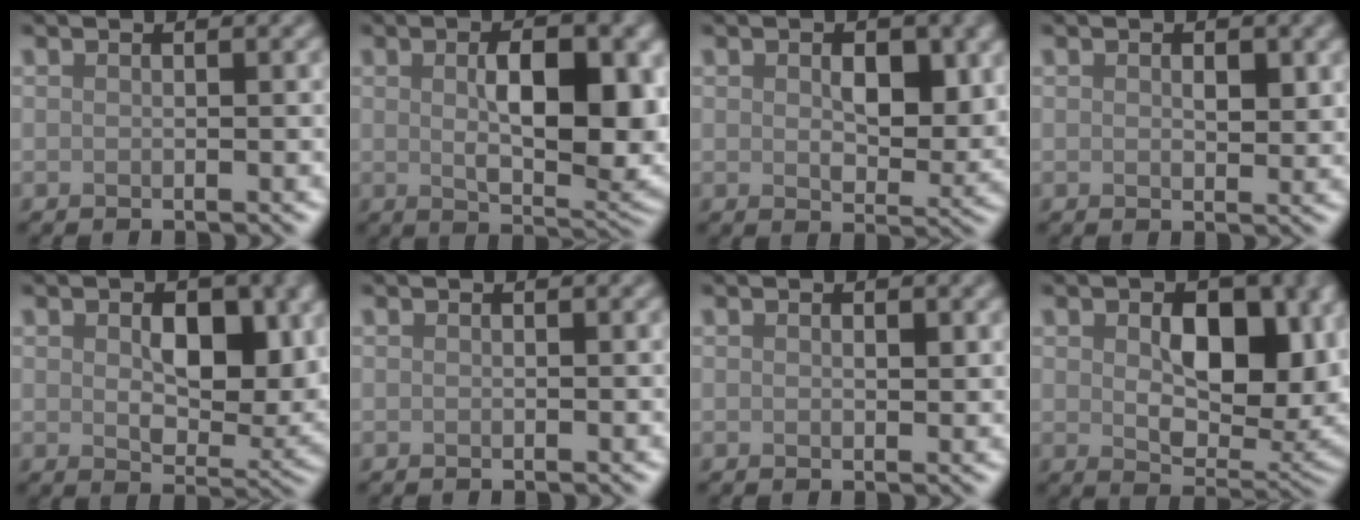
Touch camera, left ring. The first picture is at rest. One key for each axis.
{"total": 9.6, "fx": 0.9, "fy": 4.5, "fz": 8.5, "tx": -0.121, "ty": -0.007, "tz": 0.023}
{"total": 4.5, "fx": 0.9, "fy": 2.7, "fz": 3.5, "tx": -0.052, "ty": -0.010, "tz": 0.018}
{"total": 1.9, "fx": 0.6, "fy": 1.1, "fz": 1.4, "tx": -0.019, "ty": -0.006, "tz": 0.011}
{"total": 7.0, "fx": 1.3, "fy": 4.3, "fz": 5.3, "tx": -0.075, "ty": -0.016, "tz": 0.026}
{"total": 0.0}
{"total": 1.0, "fx": 0.4, "fy": 0.5, "fz": 0.7, "tx": -0.009, "ty": -0.003, "tz": 0.006}
{"total": 9.4, "fx": 1.7, "fy": 5.7, "fz": 7.3, "tx": -0.109, "ty": -0.017, "tz": 0.031}